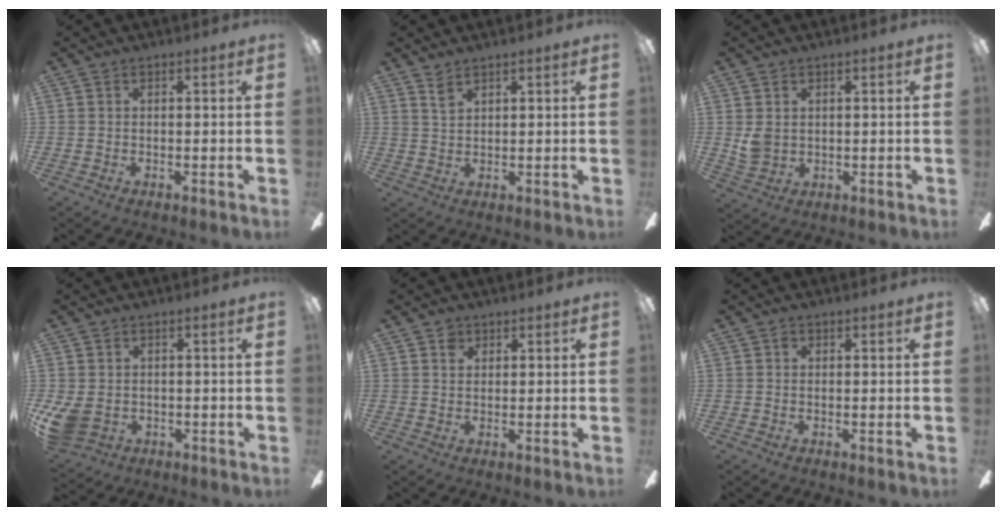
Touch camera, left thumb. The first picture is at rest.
{"total": 2.6, "force": [2.1, 1.1, 1.1], "torque": [-0.027, -0.001, 0.040]}
{"total": 4.2, "force": [1.2, 3.2, 2.3], "torque": [-0.053, 0.005, 0.023]}
{"total": 6.1, "force": [-1.3, 4.8, 3.5], "torque": [-0.091, 0.004, -0.025]}
{"total": 2.2, "force": [1.4, 1.6, 0.7], "torque": [-0.008, 0.000, 0.023]}
{"total": 1.0, "force": [0.2, 0.8, 0.5], "torque": [-0.012, 0.005, 0.003]}